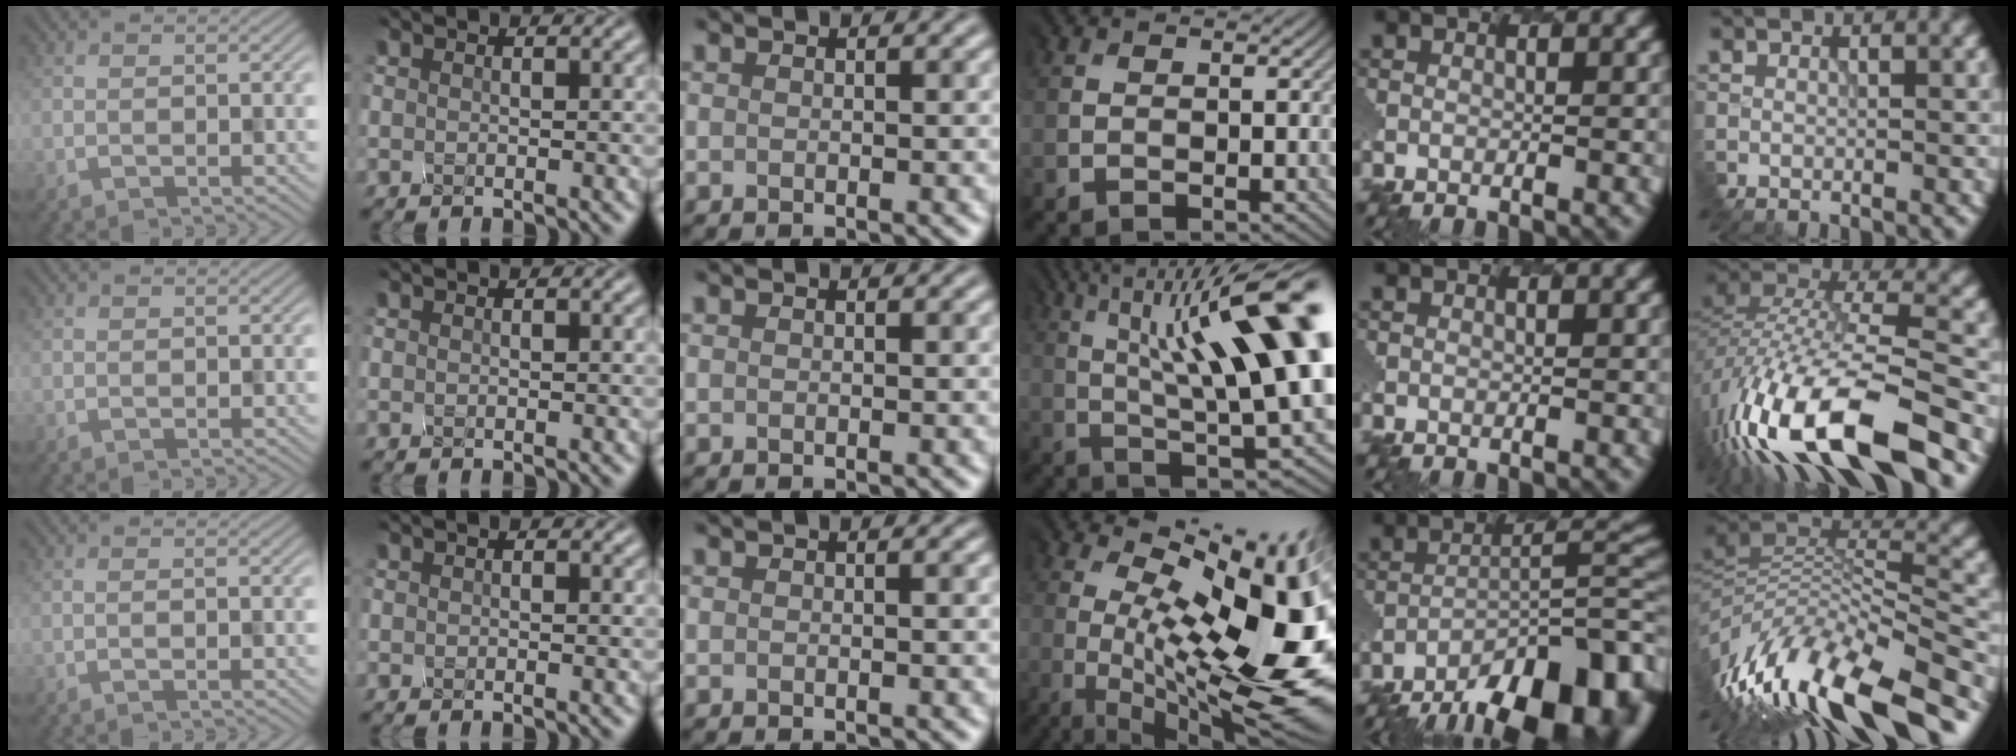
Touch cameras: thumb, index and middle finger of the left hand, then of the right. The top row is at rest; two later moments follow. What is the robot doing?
{"motion": "disassemble", "object": "hinged tin"}